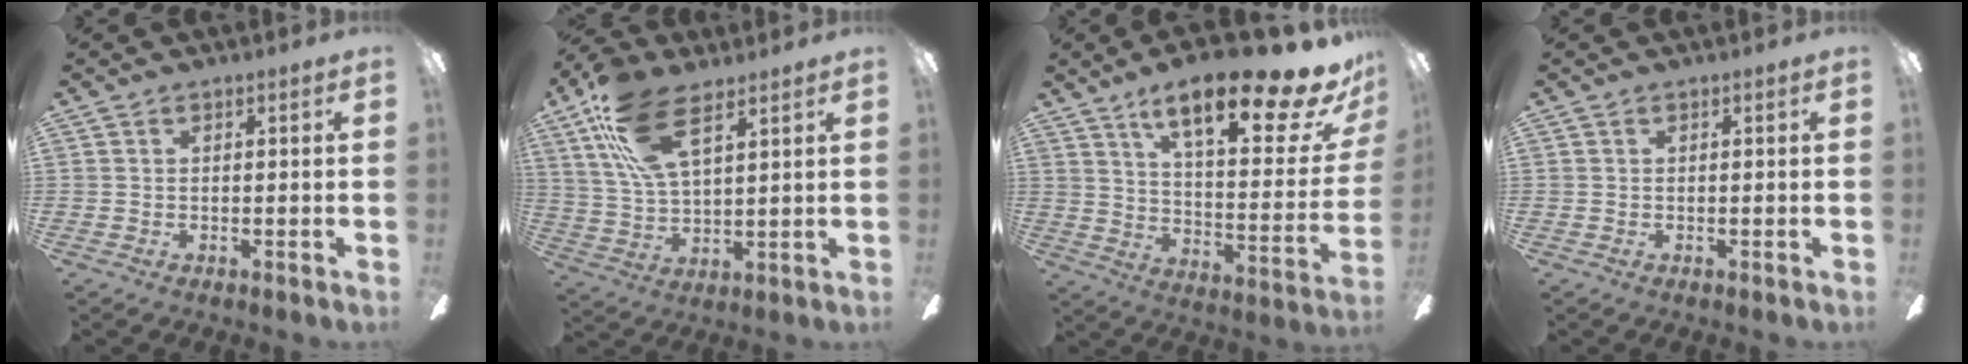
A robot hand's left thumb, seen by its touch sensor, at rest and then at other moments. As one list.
[{"total": 16.3, "force": [9.2, 6.9, 11.5], "torque": [-0.231, -0.019, 0.168]}, {"total": 23.4, "force": [16.0, 6.1, 16.0], "torque": [-0.239, -0.102, 0.251]}, {"total": 0.0}]